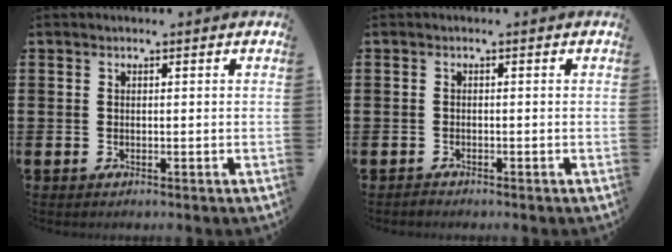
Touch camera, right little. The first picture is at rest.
{"total": 0.6, "force": [-0.5, 0.1, -0.1], "torque": [0.000, -0.001, -0.012]}